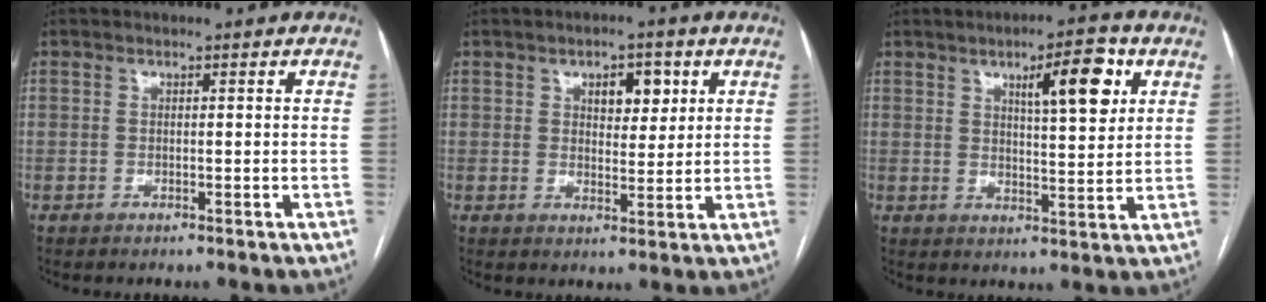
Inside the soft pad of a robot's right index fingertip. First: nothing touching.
{"total": 5.1, "force": [2.2, 2.6, 3.7], "torque": [-0.050, 0.007, 0.034]}
{"total": 9.2, "force": [4.1, 1.8, 8.0], "torque": [-0.122, 0.005, 0.061]}